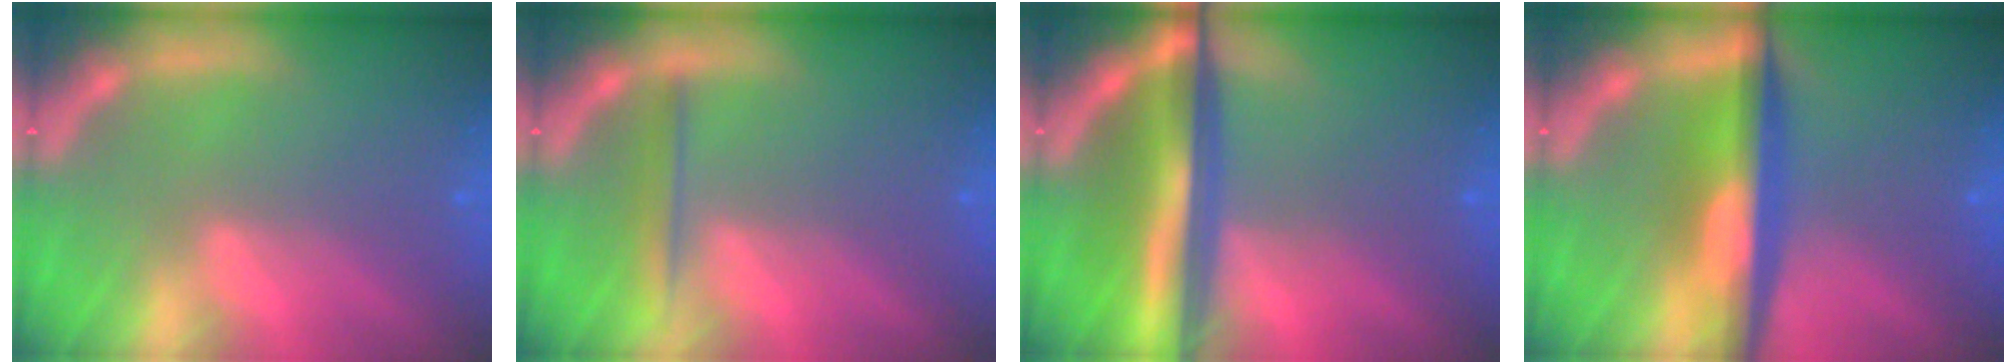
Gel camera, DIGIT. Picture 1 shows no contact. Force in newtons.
{"total": 2.0}
{"total": 9.4}
{"total": 6.5}